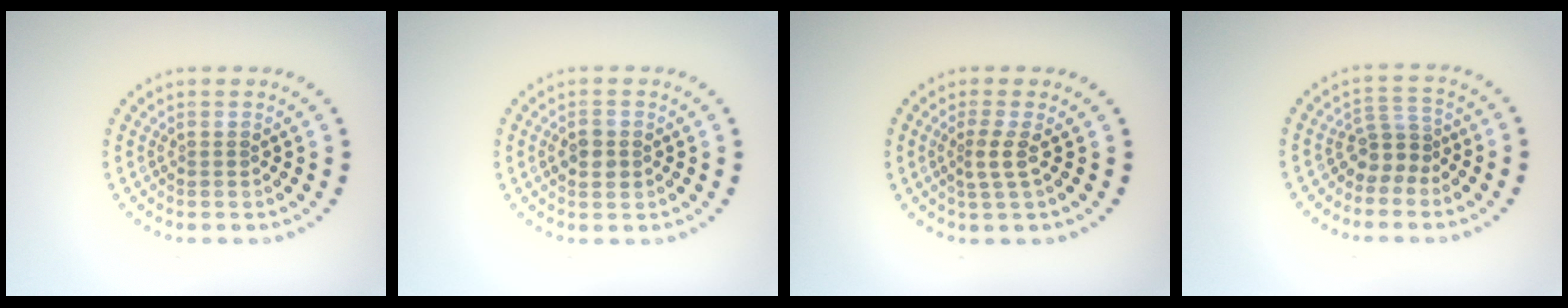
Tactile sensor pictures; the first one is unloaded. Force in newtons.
{"total": 2.4, "press": 2.4, "slide": 0.2}
{"total": 1.8, "press": 1.2, "slide": 1.4}
{"total": 2.5, "press": 1.8, "slide": 1.7}